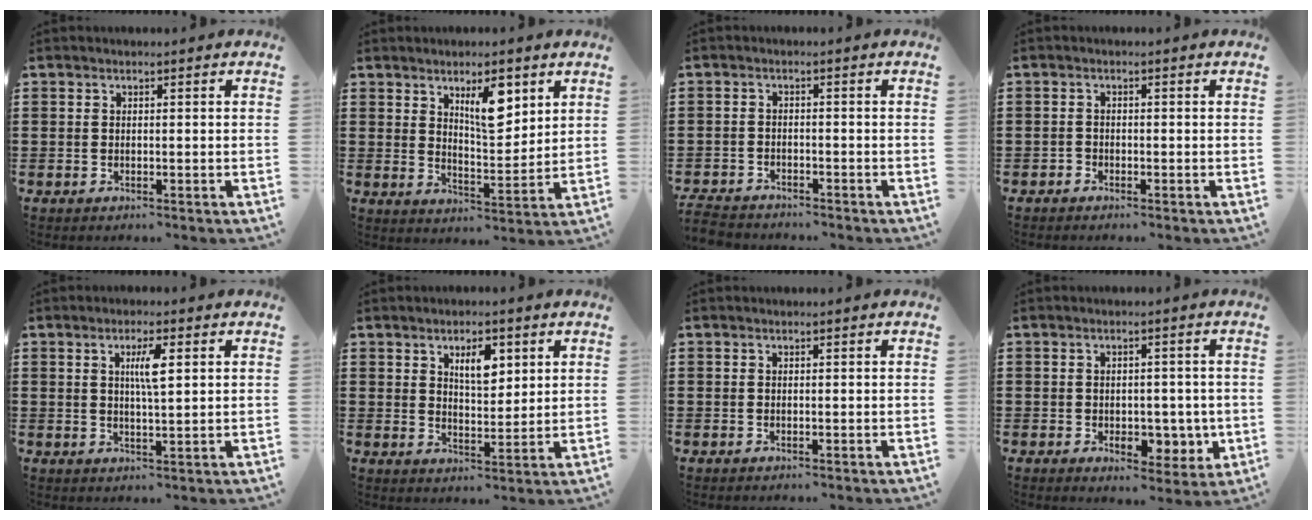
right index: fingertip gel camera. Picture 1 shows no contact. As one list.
[{"total": 7.7, "force": [3.9, 3.0, 5.9], "torque": [-0.086, -0.009, 0.060]}, {"total": 2.6, "force": [-2.6, 0.4, 0.0], "torque": [-0.013, -0.003, -0.059]}, {"total": 1.0, "force": [-0.9, 0.5, 0.1], "torque": [-0.004, 0.002, -0.019]}, {"total": 4.1, "force": [1.2, 0.7, 3.8], "torque": [-0.079, 0.007, 0.016]}, {"total": 5.0, "force": [2.5, 2.3, 3.8], "torque": [-0.058, -0.001, 0.037]}, {"total": 0.0}, {"total": 4.6, "force": [-0.9, 3.3, 3.1], "torque": [-0.052, 0.007, -0.015]}]